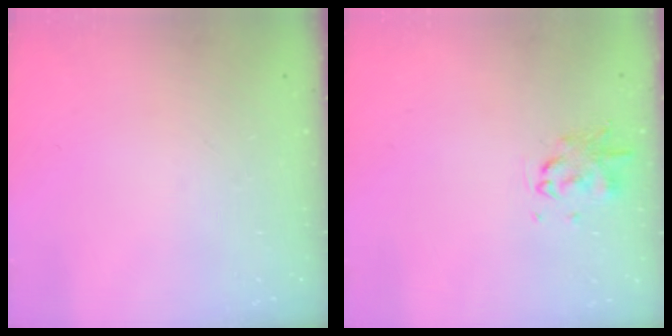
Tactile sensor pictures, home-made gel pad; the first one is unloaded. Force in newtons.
{"total": 1.9, "press": 1.9, "slide": 0.4}